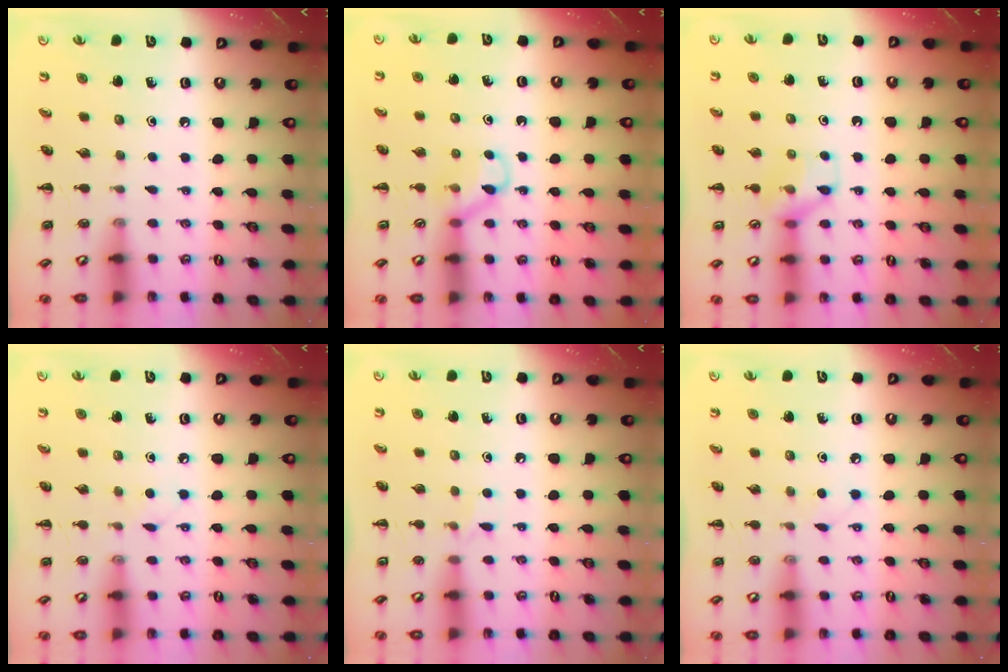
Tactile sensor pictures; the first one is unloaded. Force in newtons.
{"total": 5.7, "press": 5.6, "slide": 1.4}
{"total": 10.0, "press": 9.9, "slide": 1.3}
{"total": 2.9, "press": 2.8, "slide": 1.0}
{"total": 5.3, "press": 5.0, "slide": 1.8}
{"total": 2.7, "press": 2.6, "slide": 0.9}